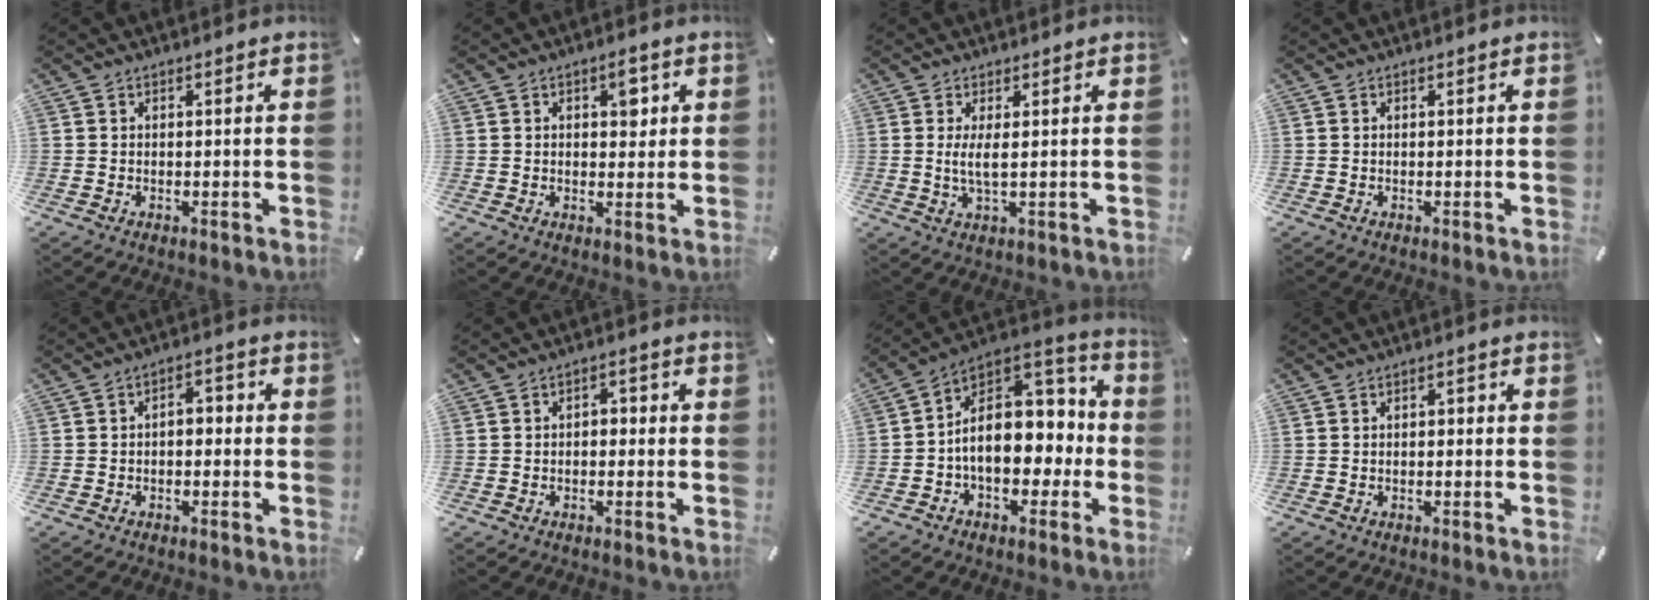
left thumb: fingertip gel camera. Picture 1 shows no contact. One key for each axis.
{"total": 3.7, "fx": 1.0, "fy": 2.2, "fz": 2.8, "tx": -0.026, "ty": -0.005, "tz": 0.008}
{"total": 4.2, "fx": 0.5, "fy": 0.8, "fz": 4.1, "tx": -0.086, "ty": -0.006, "tz": 0.005}
{"total": 0.0}
{"total": 3.5, "fx": -1.8, "fy": 2.1, "fz": 2.1, "tx": -0.038, "ty": 0.019, "tz": -0.036}
{"total": 2.6, "fx": -1.6, "fy": 1.5, "fz": 1.3, "tx": -0.024, "ty": 0.015, "tz": -0.034}
{"total": 16.4, "fx": 0.3, "fy": 12.1, "fz": 11.1, "tx": -0.153, "ty": -0.008, "tz": 0.010}
{"total": 1.4, "fx": -0.9, "fy": 0.7, "fz": 0.8, "tx": -0.017, "ty": 0.008, "tz": -0.020}